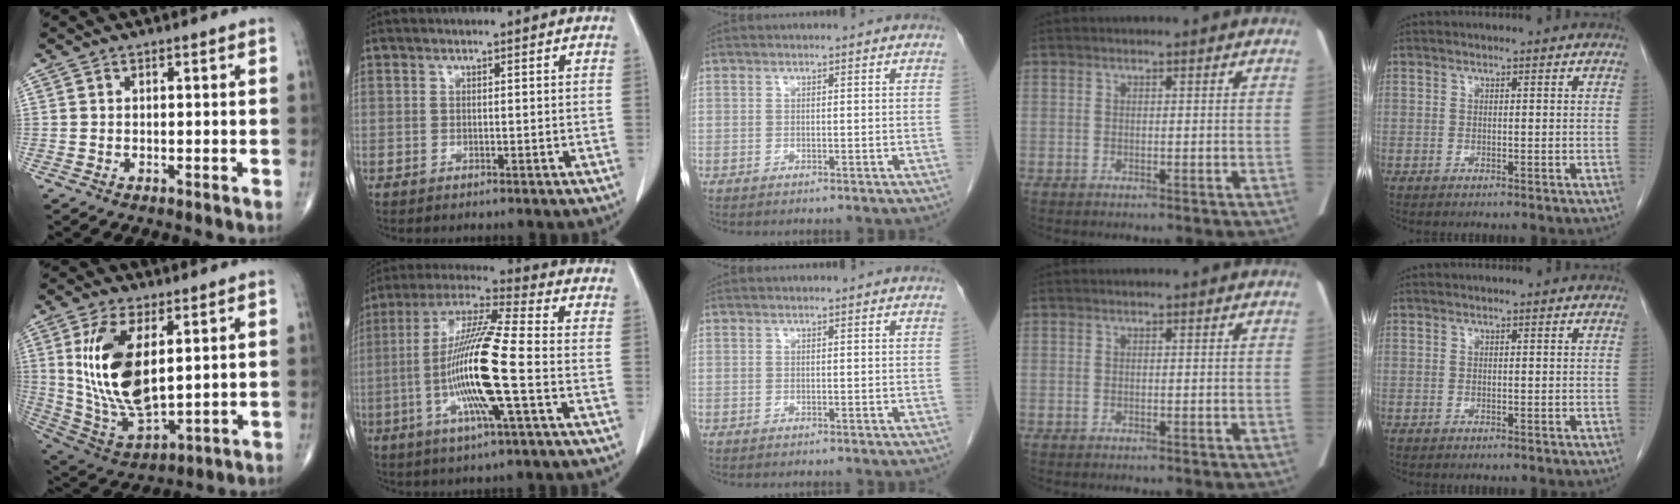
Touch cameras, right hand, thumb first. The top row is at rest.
{"thumb": {"total": 16.9, "force": [4.1, 7.9, 14.4], "torque": [-0.275, -0.023, 0.095]}, "index": {"total": 15.8, "force": [-3.3, 0.4, 15.5], "torque": [-0.310, -0.007, -0.072]}}